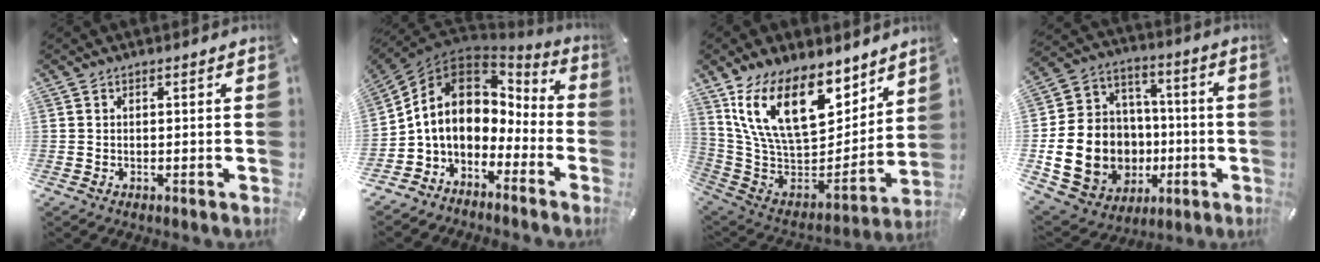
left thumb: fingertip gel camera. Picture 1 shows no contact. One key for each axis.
{"total": 10.8, "fx": 0.4, "fy": 8.8, "fz": 6.2, "tx": -0.145, "ty": -0.006, "tz": 0.001}
{"total": 22.1, "fx": 11.7, "fy": 12.4, "fz": 14.1, "tx": -0.257, "ty": -0.081, "tz": 0.209}
{"total": 21.1, "fx": -4.2, "fy": 17.8, "fz": 10.7, "tx": -0.207, "ty": 0.010, "tz": -0.039}